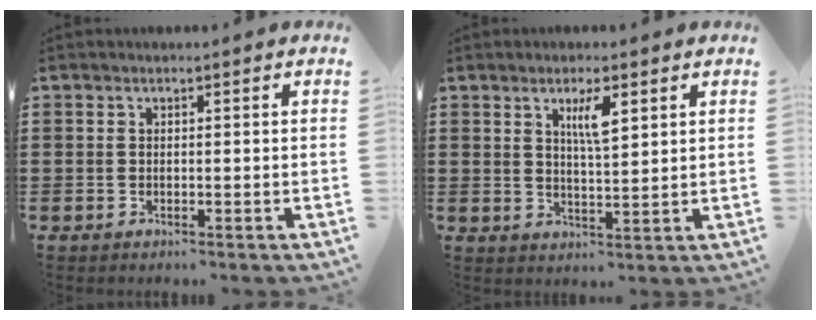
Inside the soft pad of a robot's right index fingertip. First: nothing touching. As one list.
[{"total": 4.3, "force": [2.1, 1.0, 3.7], "torque": [-0.070, 0.003, 0.032]}]